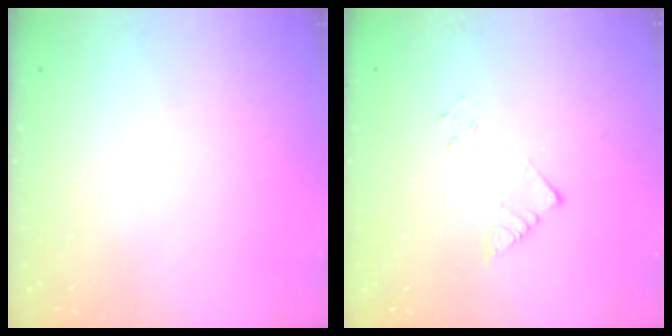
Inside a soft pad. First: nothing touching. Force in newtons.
{"total": 3.9, "press": 3.9, "slide": 0.2}